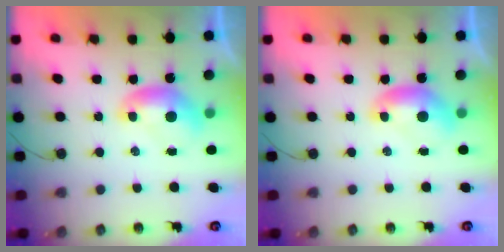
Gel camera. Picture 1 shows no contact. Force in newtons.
{"total": 0.0}